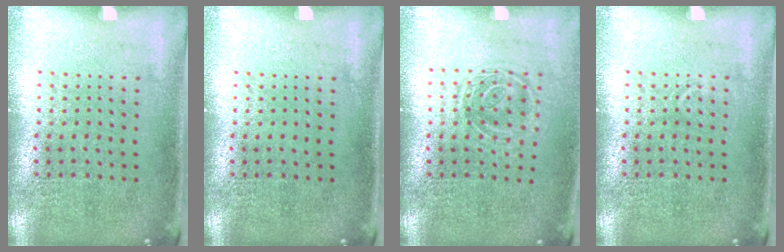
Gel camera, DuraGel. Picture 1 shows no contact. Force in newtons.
{"total": 0.0}
{"total": 1.3, "press": 1.1, "slide": 0.7}
{"total": 0.6, "press": 0.5, "slide": 0.3}